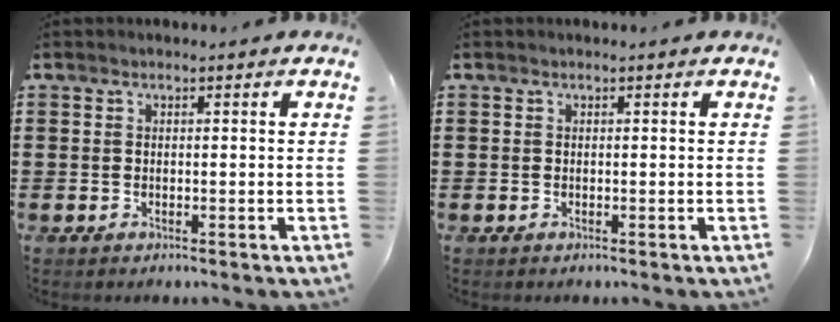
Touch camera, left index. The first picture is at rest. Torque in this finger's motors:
{"motor_torque": [-0.01, 0.02, 0.00, -0.01]}